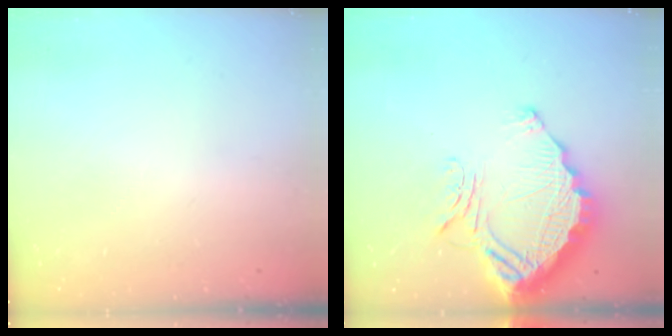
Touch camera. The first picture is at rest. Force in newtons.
{"total": 19.3, "press": 19.2, "slide": 1.5}